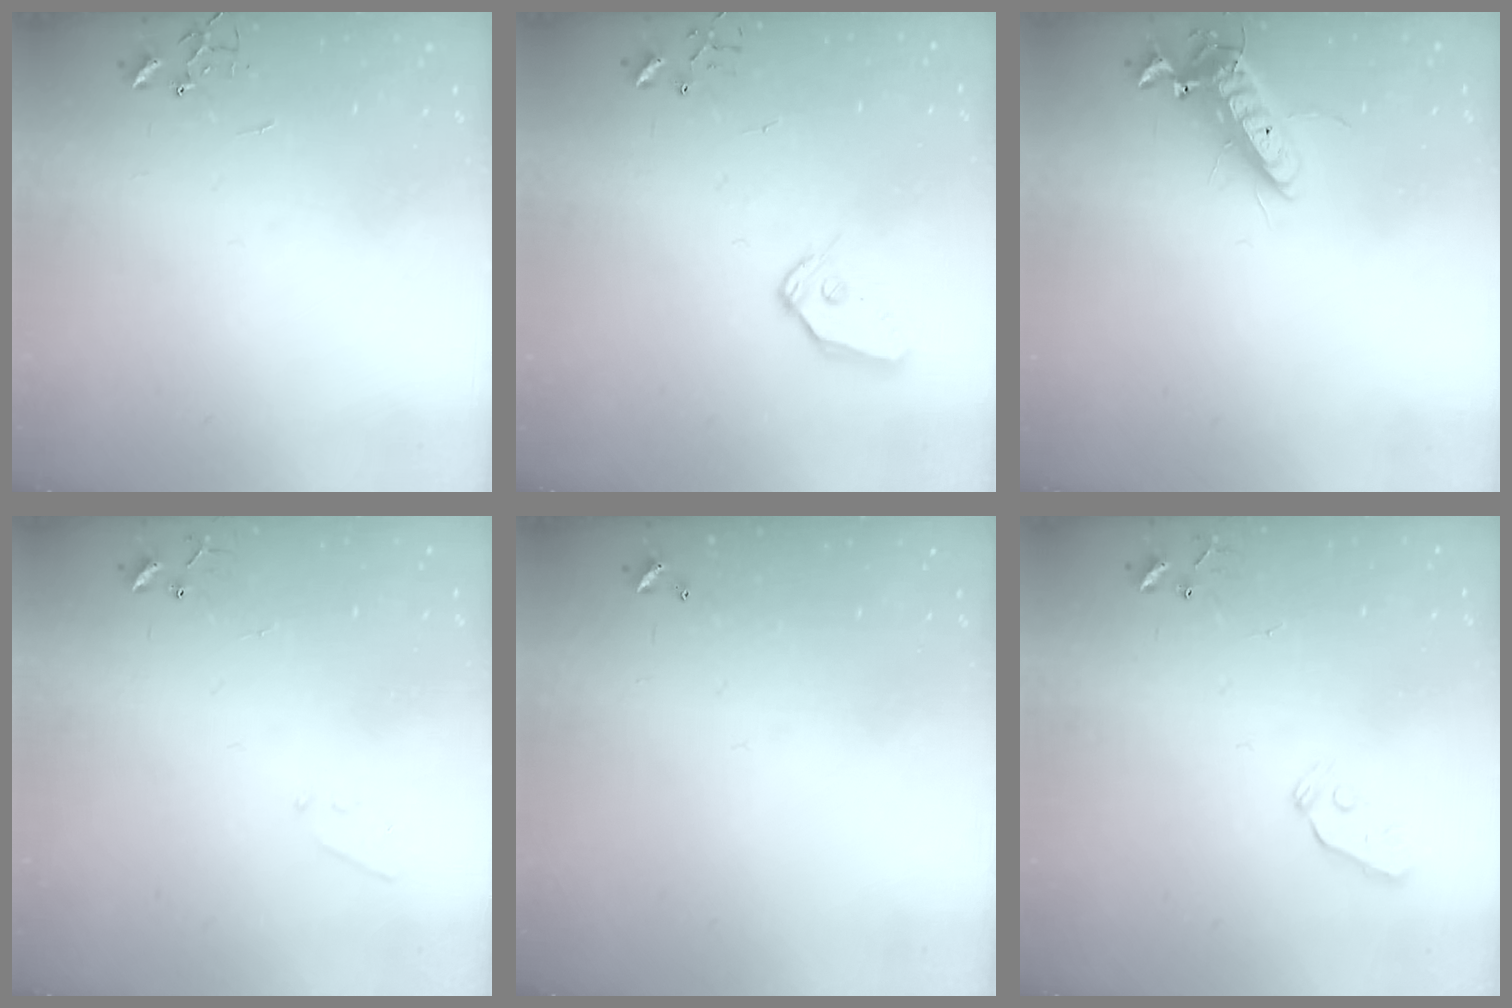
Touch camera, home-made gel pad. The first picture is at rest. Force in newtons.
{"total": 8.9, "press": 8.8, "slide": 0.6}
{"total": 13.1, "press": 12.9, "slide": 2.5}
{"total": 4.2, "press": 4.2, "slide": 0.6}
{"total": 0.0}
{"total": 3.2, "press": 3.1, "slide": 0.6}